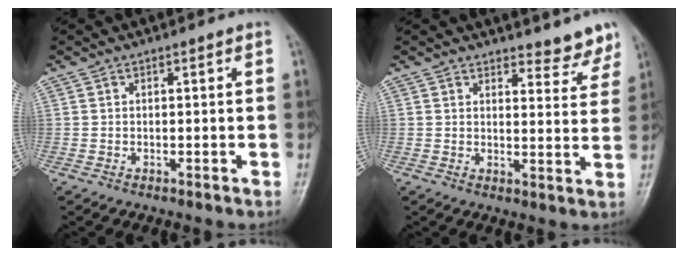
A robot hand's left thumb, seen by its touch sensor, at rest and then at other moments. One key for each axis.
{"total": 6.0, "fx": 5.5, "fy": 2.1, "fz": 1.2, "tx": 0.014, "ty": -0.043, "tz": 0.060}